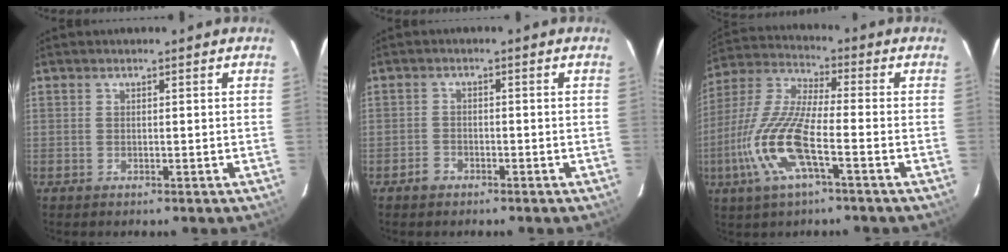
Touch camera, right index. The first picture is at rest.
{"total": 2.3, "force": [-1.7, 1.4, 0.5], "torque": [-0.015, 0.004, -0.031]}
{"total": 14.8, "force": [-5.2, 3.1, 13.5], "torque": [-0.296, -0.009, -0.107]}